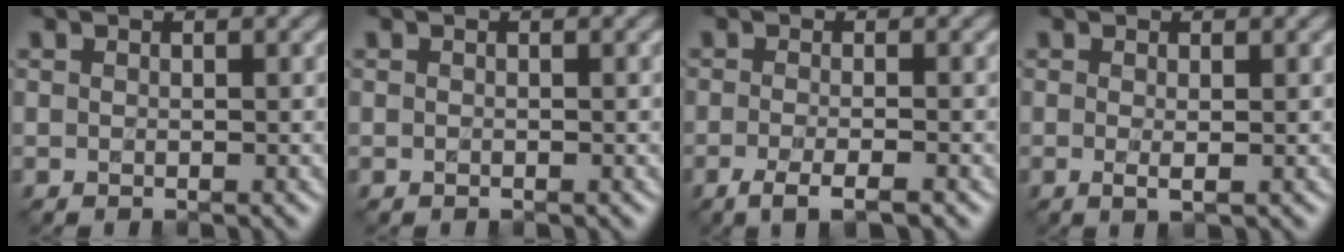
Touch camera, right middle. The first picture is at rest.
{"total": 0.0}
{"total": 3.0, "force": [-1.8, 0.6, 2.4], "torque": [-0.036, -0.009, -0.035]}
{"total": 1.0, "force": [-0.1, 0.2, 1.0], "torque": [-0.015, -0.003, -0.001]}